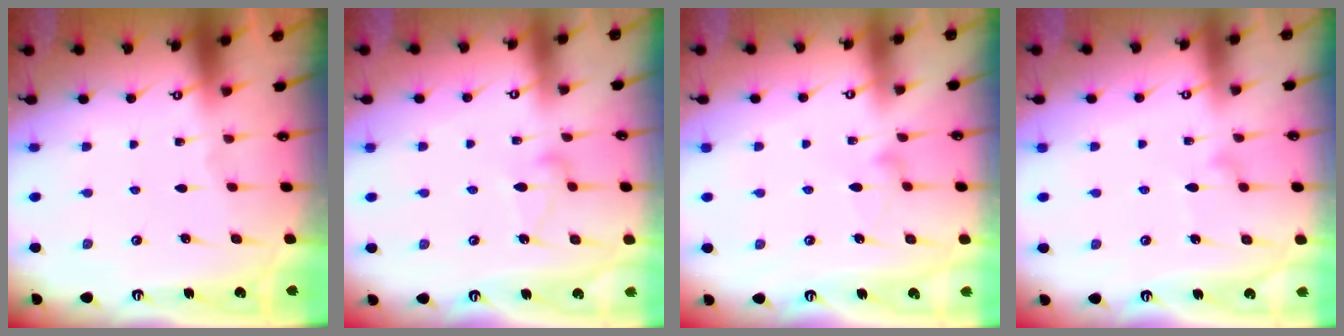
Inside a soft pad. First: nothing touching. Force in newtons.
{"total": 7.8, "press": 7.8, "slide": 0.4}
{"total": 8.3, "press": 8.3, "slide": 0.4}
{"total": 7.5, "press": 7.4, "slide": 0.5}